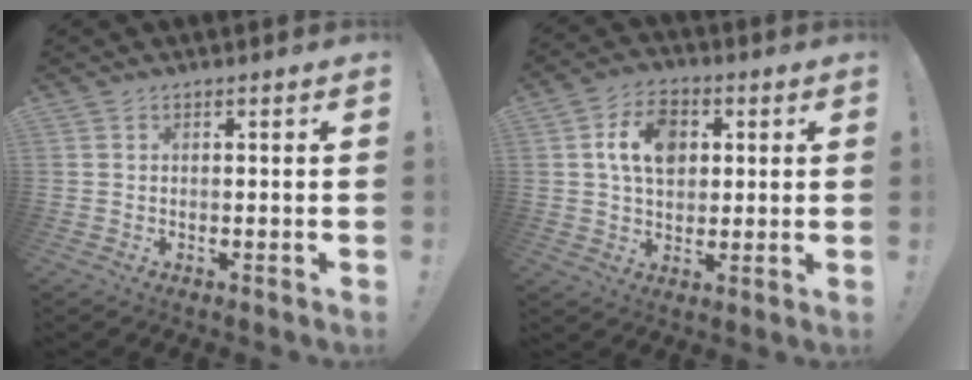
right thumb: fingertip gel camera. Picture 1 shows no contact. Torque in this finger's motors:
{"motor_torque": [0.59, 0.59, 0.05, 0.05, 0.17]}